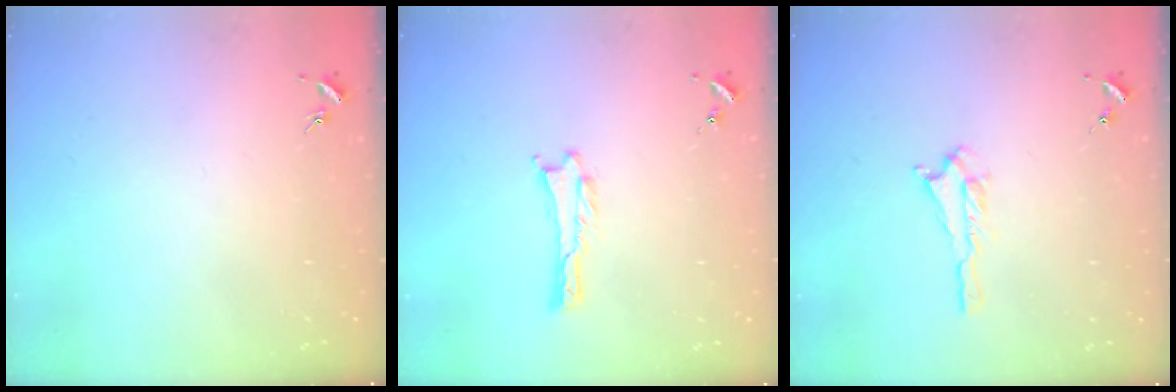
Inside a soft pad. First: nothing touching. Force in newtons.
{"total": 0.0}
{"total": 1.3, "press": 1.3, "slide": 0.2}